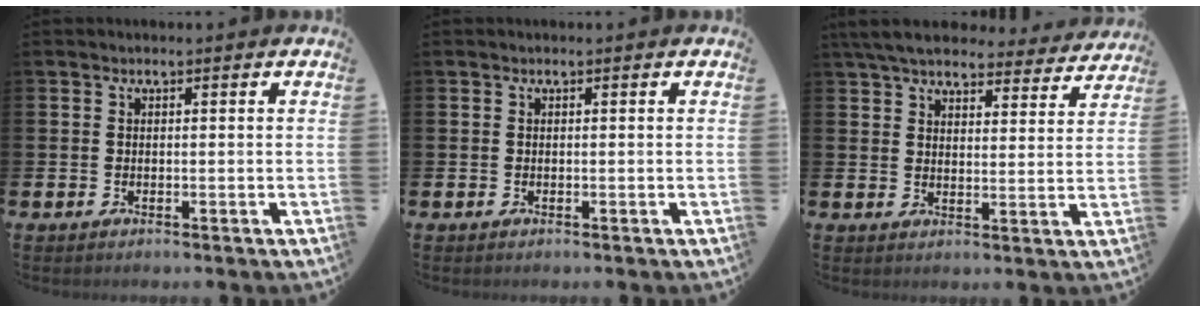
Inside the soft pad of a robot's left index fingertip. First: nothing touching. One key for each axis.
{"total": 0.0}
{"total": 6.6, "fx": 6.2, "fy": 1.6, "fz": 1.9, "tx": -0.053, "ty": -0.033, "tz": 0.109}